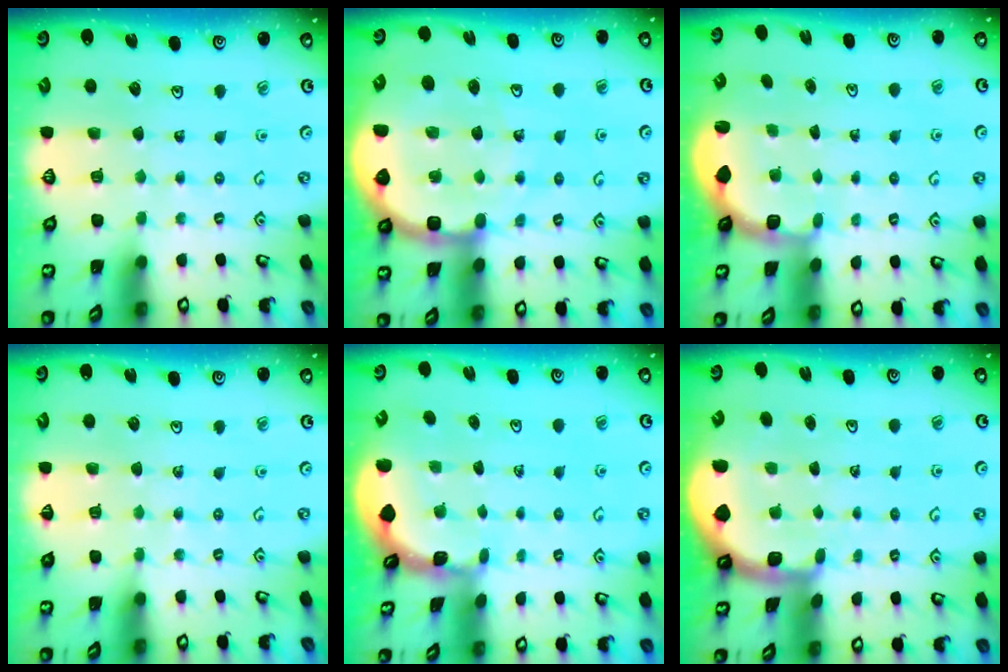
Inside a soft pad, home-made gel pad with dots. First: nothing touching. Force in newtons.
{"total": 12.7, "press": 12.5, "slide": 2.3}
{"total": 2.8, "press": 2.2, "slide": 1.7}
{"total": 3.9, "press": 3.5, "slide": 1.7}
{"total": 1.5, "press": 1.5, "slide": 0.1}
{"total": 2.4, "press": 2.4, "slide": 0.4}